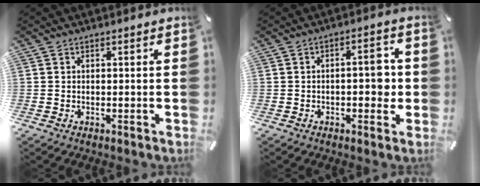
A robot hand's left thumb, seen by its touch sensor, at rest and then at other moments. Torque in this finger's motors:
{"motor_torque": [0.03, -0.06, 0.03, -0.02, -0.05]}